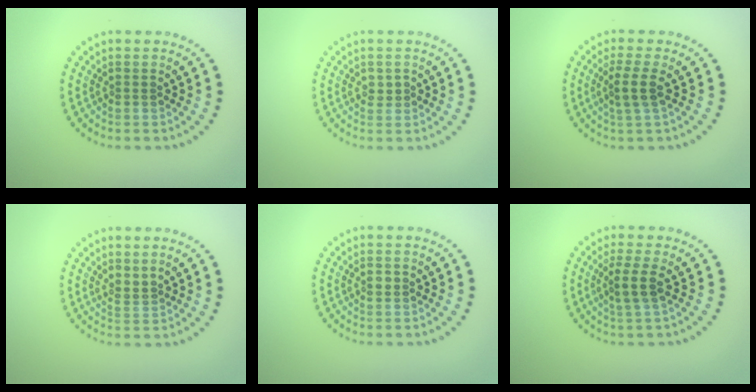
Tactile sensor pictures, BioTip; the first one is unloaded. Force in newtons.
{"total": 1.0, "press": 1.0, "slide": 0.3}
{"total": 2.3, "press": 1.8, "slide": 1.3}
{"total": 0.9, "press": 0.6, "slide": 0.6}
{"total": 1.0, "press": 1.0, "slide": 0.1}
{"total": 2.3, "press": 1.8, "slide": 1.3}